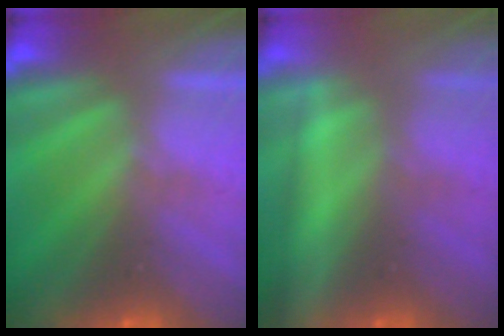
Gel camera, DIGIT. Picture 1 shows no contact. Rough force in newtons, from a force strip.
{"total": 2.4}